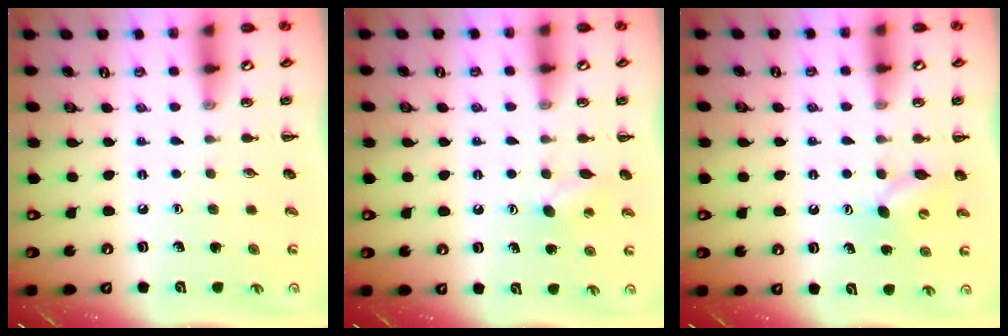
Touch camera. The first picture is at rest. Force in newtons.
{"total": 5.3, "press": 5.0, "slide": 1.5}
{"total": 6.6, "press": 6.5, "slide": 1.5}